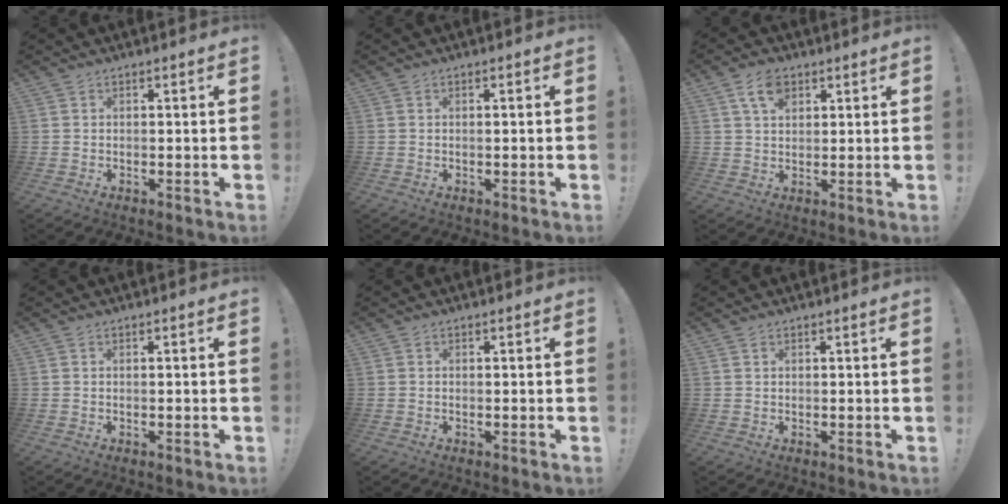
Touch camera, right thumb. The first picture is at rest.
{"total": 0.9, "force": [-0.4, -0.3, 0.8], "torque": [-0.012, -0.001, -0.008]}
{"total": 6.7, "force": [3.3, 4.0, 4.2], "torque": [-0.069, -0.004, 0.061]}
{"total": 0.0}
{"total": 0.0}
{"total": 0.6, "force": [0.4, 0.3, 0.3], "torque": [-0.002, -0.001, 0.006]}